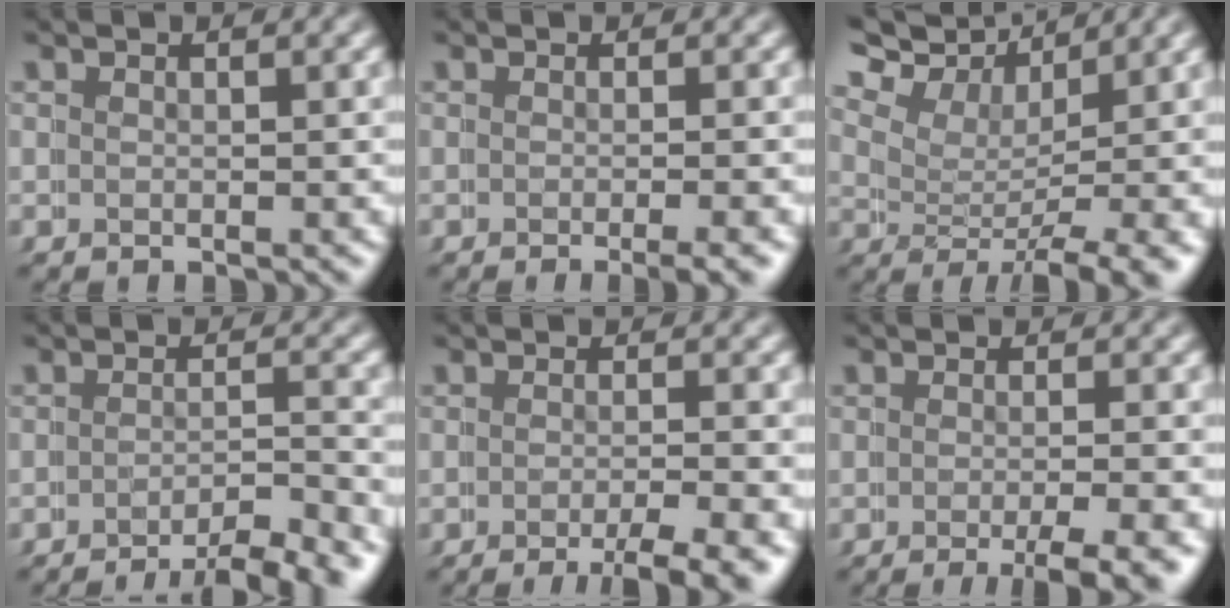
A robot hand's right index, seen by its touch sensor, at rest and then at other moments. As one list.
[{"total": 1.7, "force": [-1.1, 0.0, 1.3], "torque": [-0.007, 0.008, -0.023]}, {"total": 7.9, "force": [4.5, 4.2, 5.0], "torque": [-0.089, 0.021, 0.052]}, {"total": 4.8, "force": [-4.0, 0.4, 2.6], "torque": [-0.036, -0.006, -0.069]}, {"total": 3.8, "force": [-2.5, 0.4, 2.9], "torque": [-0.034, 0.001, -0.045]}, {"total": 3.9, "force": [-2.4, 0.5, 3.1], "torque": [-0.031, 0.003, -0.042]}]